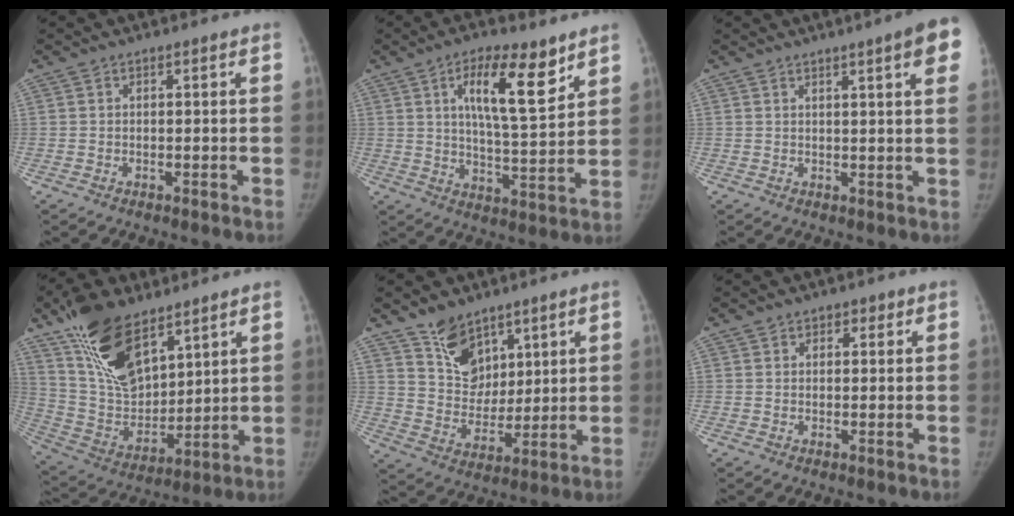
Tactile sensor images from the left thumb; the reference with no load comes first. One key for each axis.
{"total": 13.1, "fx": 6.7, "fy": 4.1, "fz": 10.5, "tx": -0.148, "ty": -0.038, "tz": 0.112}
{"total": 8.7, "fx": 4.5, "fy": 0.9, "fz": 7.4, "tx": -0.079, "ty": -0.007, "tz": 0.048}
{"total": 19.8, "fx": 12.3, "fy": 9.9, "fz": 12.0, "tx": -0.188, "ty": -0.056, "tz": 0.239}
{"total": 10.8, "fx": 7.3, "fy": 6.9, "fz": 3.8, "tx": -0.029, "ty": -0.054, "tz": 0.138}
{"total": 1.9, "fx": 0.9, "fy": 1.6, "fz": 0.5, "tx": 0.017, "ty": -0.001, "tz": 0.004}